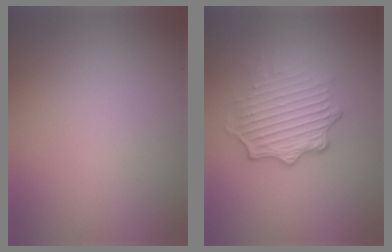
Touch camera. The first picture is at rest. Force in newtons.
{"total": 4.9, "press": 3.2, "slide": 3.7}